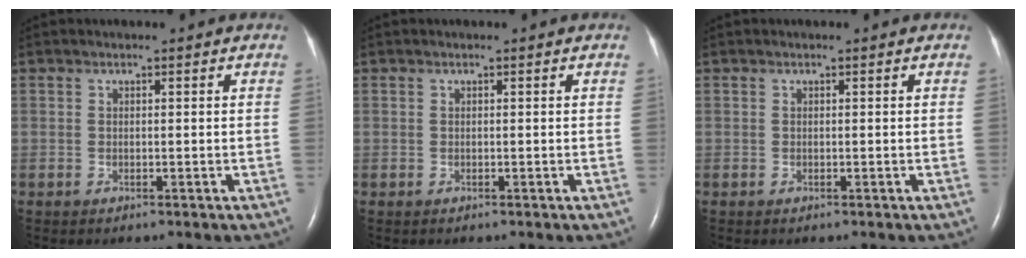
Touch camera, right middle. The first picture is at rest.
{"total": 0.0}
{"total": 0.0}